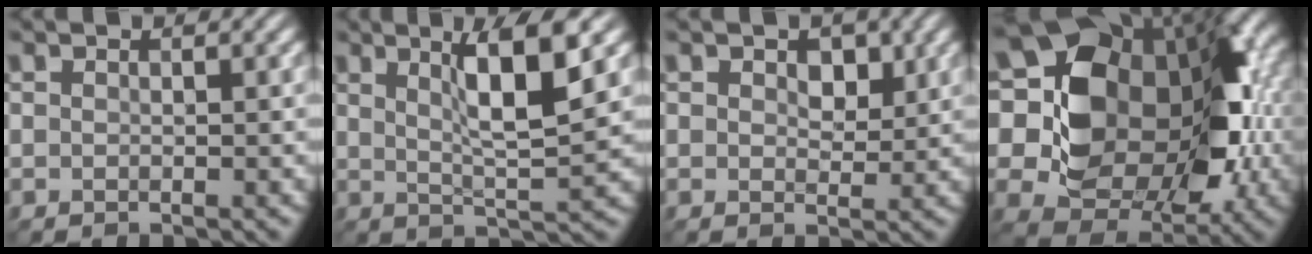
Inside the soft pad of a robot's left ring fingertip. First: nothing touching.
{"total": 6.3, "force": [2.2, 1.1, 5.8], "torque": [-0.088, 0.001, 0.037]}
{"total": 2.3, "force": [0.8, 1.4, 1.5], "torque": [-0.023, -0.004, 0.011]}
{"total": 14.8, "force": [1.2, 11.0, 9.9], "torque": [-0.144, 0.000, 0.019]}